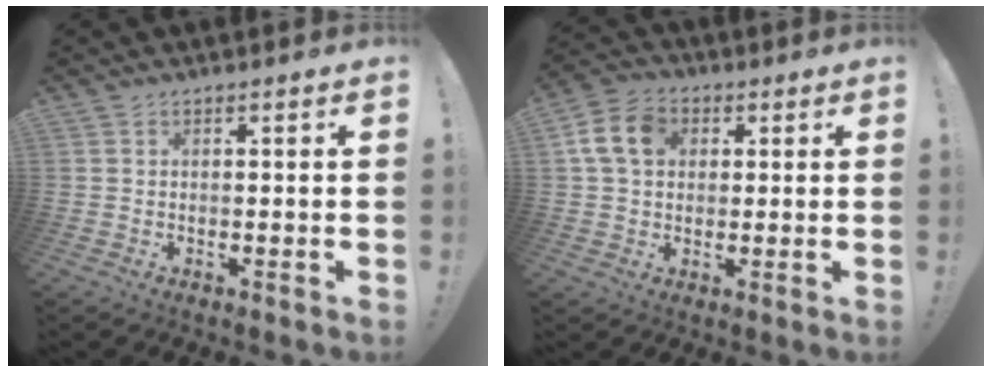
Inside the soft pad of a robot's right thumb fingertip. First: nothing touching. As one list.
[{"total": 11.1, "force": [2.8, 8.4, 6.7], "torque": [-0.119, 0.013, 0.059]}]